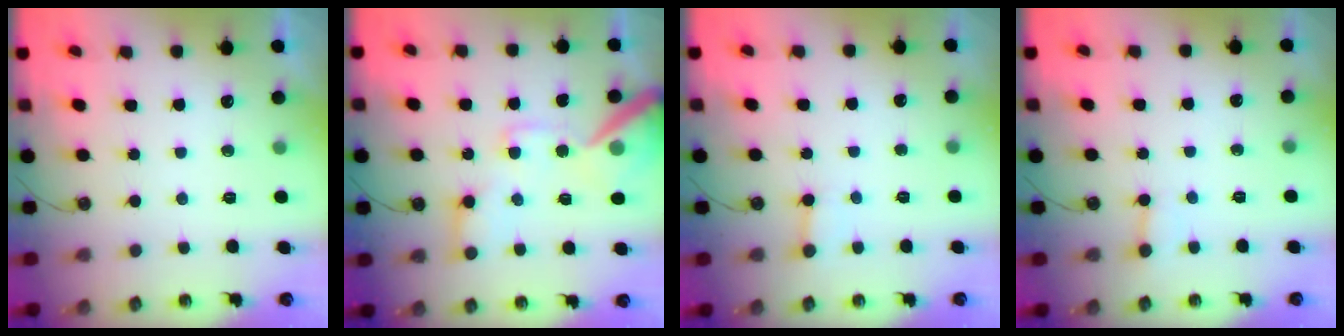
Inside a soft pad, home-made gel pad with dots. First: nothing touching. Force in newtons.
{"total": 16.7, "press": 16.5, "slide": 2.3}
{"total": 2.4, "press": 2.4, "slide": 0.4}
{"total": 2.1, "press": 2.1, "slide": 0.1}